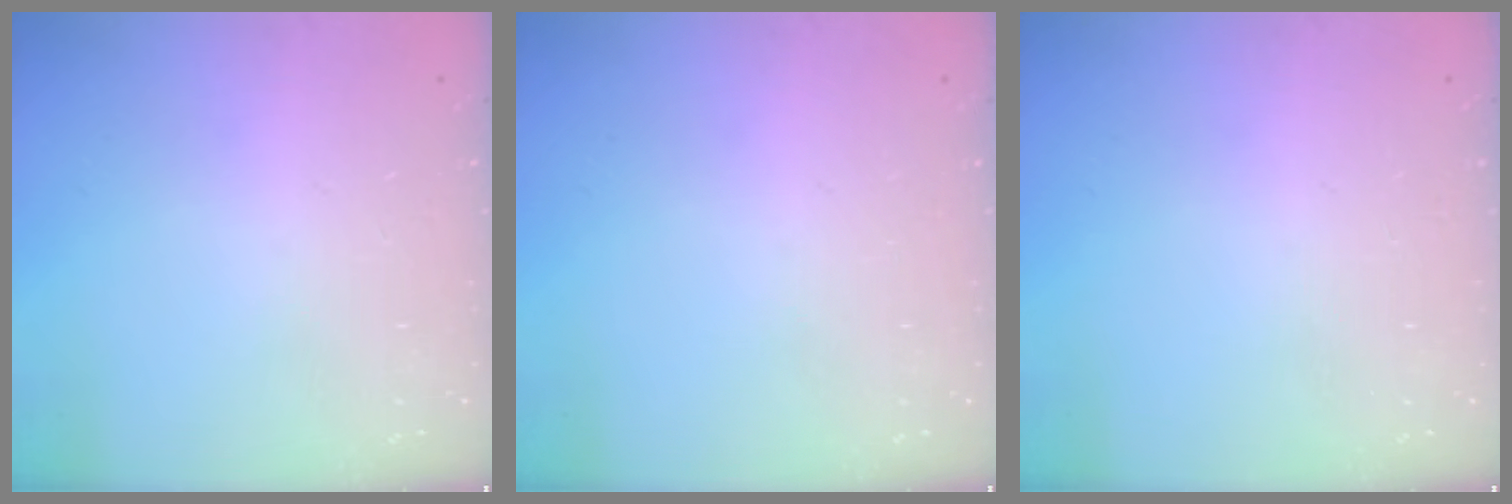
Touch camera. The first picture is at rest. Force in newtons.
{"total": 0.0}
{"total": 0.0}